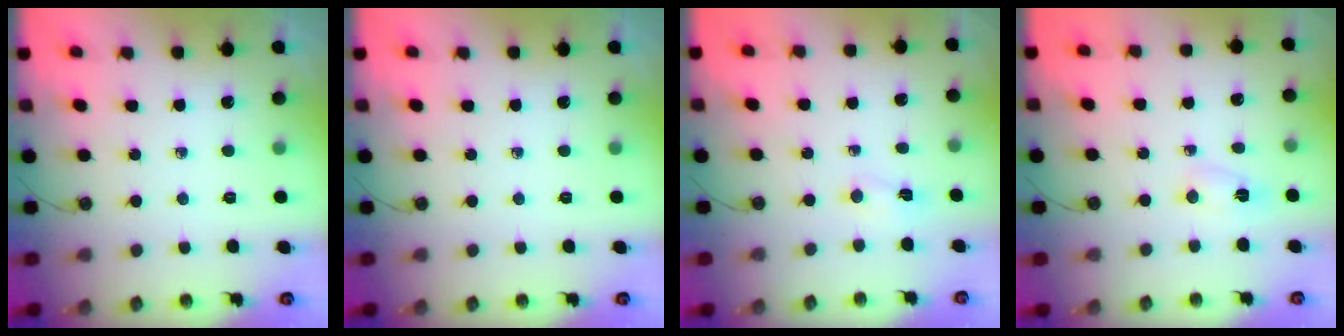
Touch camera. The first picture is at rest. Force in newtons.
{"total": 0.0}
{"total": 2.3, "press": 2.2, "slide": 0.7}
{"total": 2.2, "press": 2.1, "slide": 0.6}